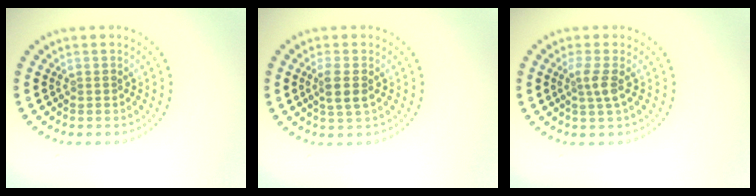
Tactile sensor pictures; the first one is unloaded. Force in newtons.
{"total": 2.0, "press": 1.8, "slide": 0.8}
{"total": 1.8, "press": 1.4, "slide": 1.1}